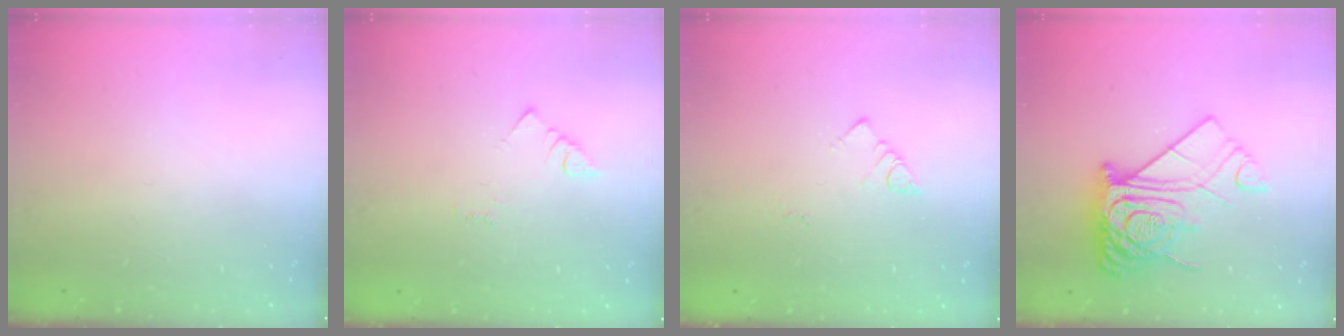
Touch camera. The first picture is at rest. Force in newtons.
{"total": 1.5, "press": 1.5, "slide": 0.3}
{"total": 2.7, "press": 2.7, "slide": 0.6}
{"total": 15.6, "press": 15.5, "slide": 1.9}